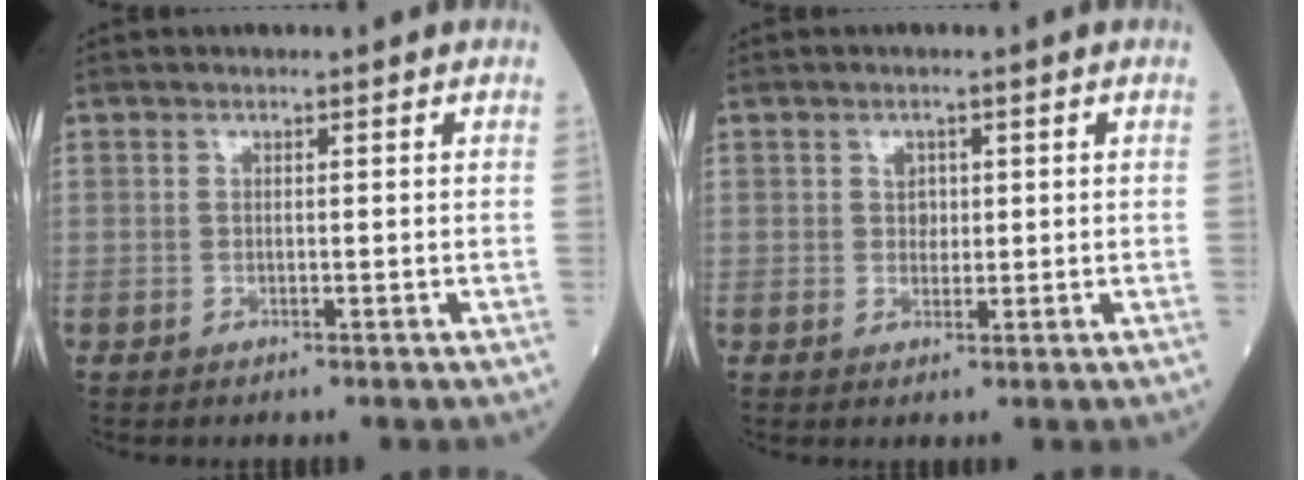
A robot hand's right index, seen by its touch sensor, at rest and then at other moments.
{"total": 1.8, "force": [0.5, 1.4, 0.9], "torque": [-0.009, -0.001, 0.006]}